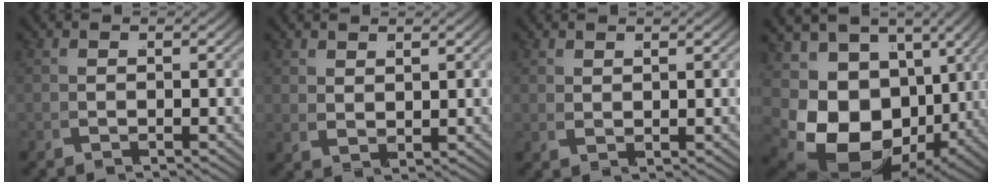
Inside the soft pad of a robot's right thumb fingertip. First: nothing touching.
{"total": 2.2, "force": [1.9, 0.5, 1.0], "torque": [-0.013, -0.006, 0.048]}
{"total": 1.6, "force": [1.4, 0.1, 0.7], "torque": [-0.008, -0.002, 0.036]}
{"total": 15.6, "force": [-1.0, 11.6, 10.4], "torque": [-0.213, -0.078, 0.013]}